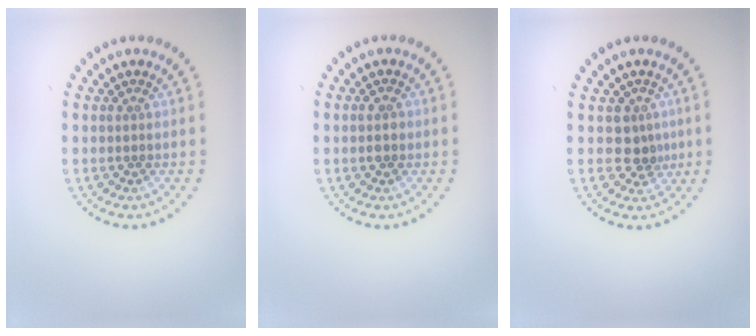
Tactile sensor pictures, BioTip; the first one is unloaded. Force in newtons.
{"total": 1.4, "press": 1.3, "slide": 0.1}
{"total": 2.3, "press": 1.8, "slide": 1.4}